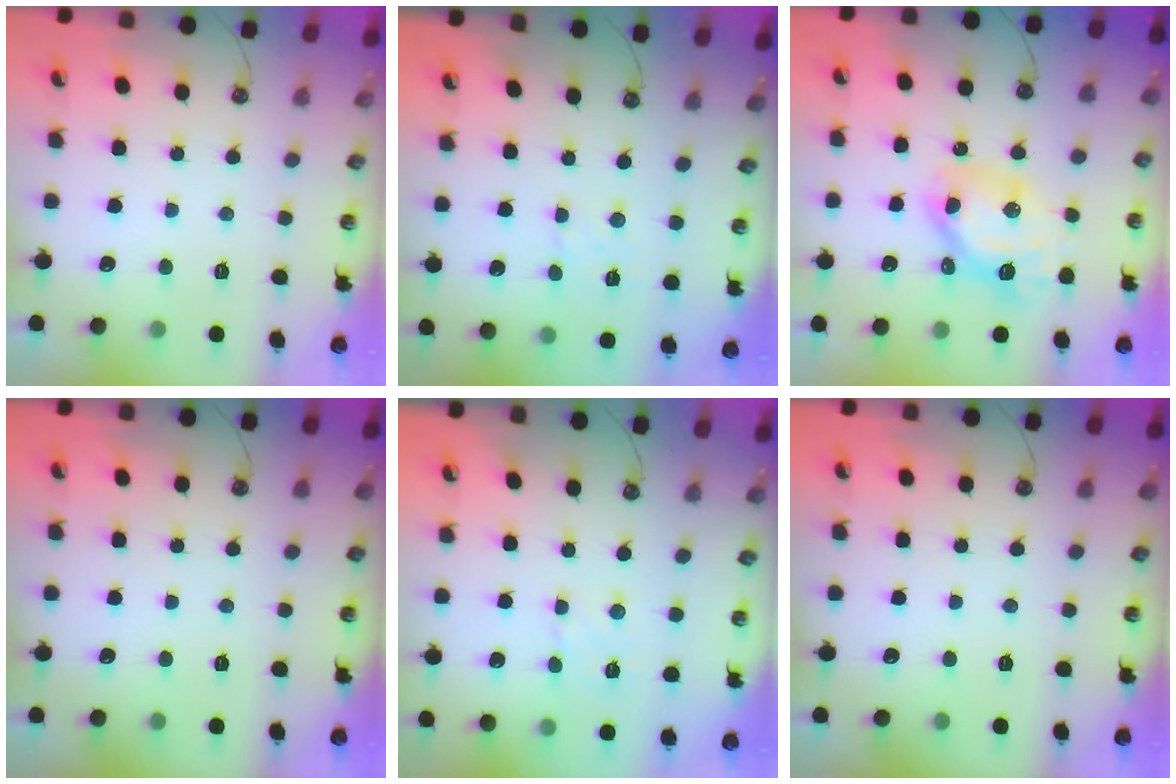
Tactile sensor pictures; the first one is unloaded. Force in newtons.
{"total": 2.0, "press": 1.9, "slide": 0.6}
{"total": 12.7, "press": 12.6, "slide": 1.4}
{"total": 0.0}
{"total": 2.2, "press": 2.1, "slide": 0.4}
{"total": 0.0}